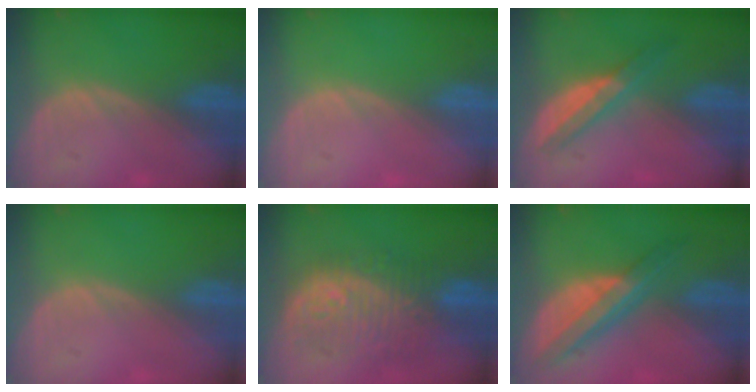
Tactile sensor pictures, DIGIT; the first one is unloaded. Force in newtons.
{"total": 0.0}
{"total": 5.8, "press": 5.2, "slide": 2.6}
{"total": 0.0}
{"total": 11.0, "press": 10.5, "slide": 3.3}
{"total": 8.0, "press": 6.7, "slide": 4.3}